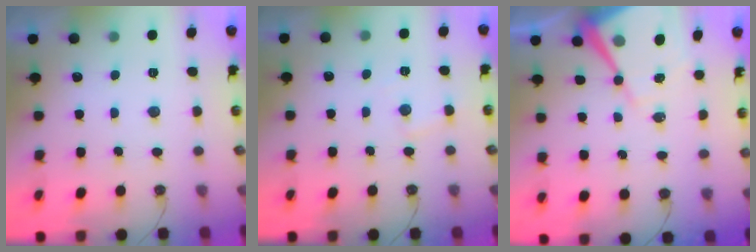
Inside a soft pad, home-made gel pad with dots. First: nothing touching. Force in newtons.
{"total": 4.4, "press": 4.4, "slide": 0.6}
{"total": 14.1, "press": 14.0, "slide": 1.1}